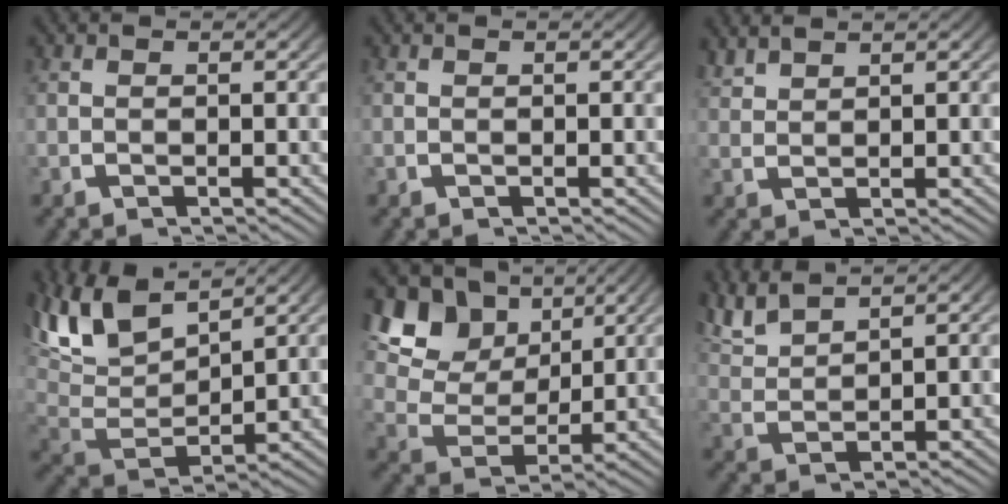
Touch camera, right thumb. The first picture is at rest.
{"total": 0.0}
{"total": 2.2, "force": [2.2, 0.1, 0.3], "torque": [-0.003, 0.007, 0.046]}
{"total": 8.7, "force": [3.8, 4.9, 6.0], "torque": [-0.141, -0.006, 0.073]}
{"total": 9.7, "force": [3.3, 7.2, 5.6], "torque": [-0.126, -0.013, 0.056]}
{"total": 3.7, "force": [3.3, 1.0, 1.3], "torque": [-0.034, 0.006, 0.071]}